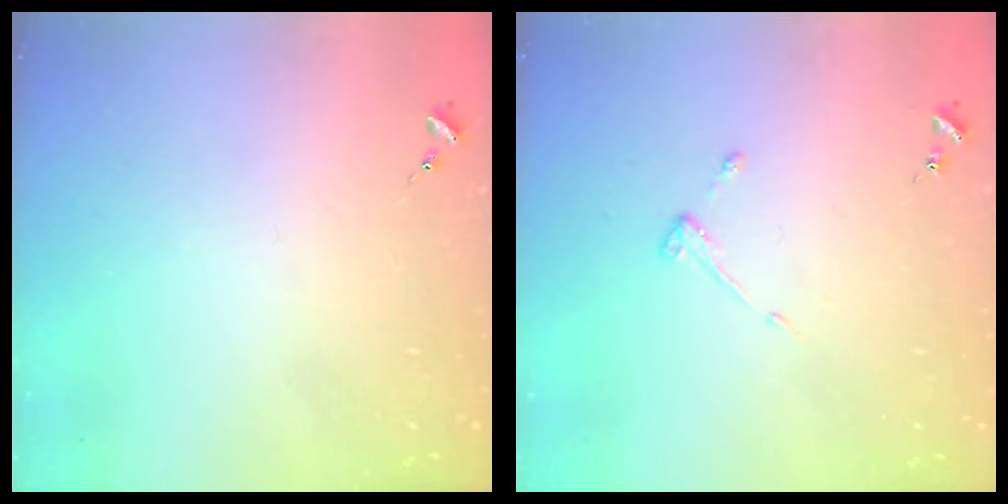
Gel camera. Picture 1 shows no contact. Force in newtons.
{"total": 3.0, "press": 3.0, "slide": 0.4}